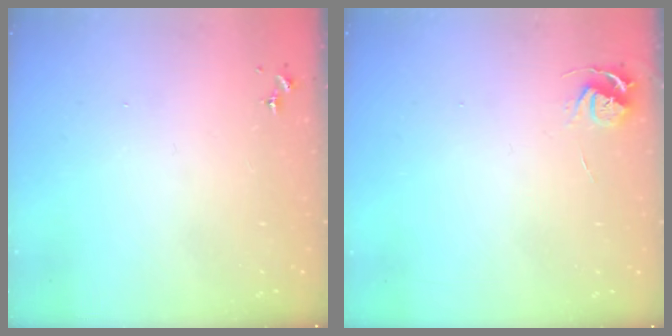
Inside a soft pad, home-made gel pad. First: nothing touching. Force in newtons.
{"total": 5.2, "press": 5.2, "slide": 0.6}